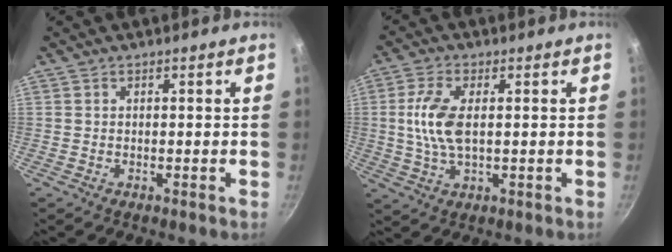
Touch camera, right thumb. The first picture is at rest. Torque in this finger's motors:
{"motor_torque": [0.58, 0.37, 1.08, -0.20, 0.27]}